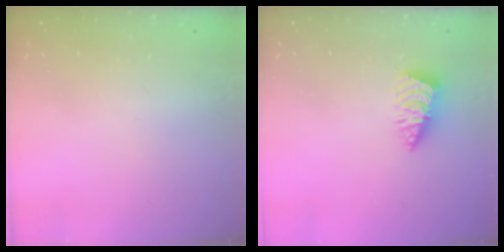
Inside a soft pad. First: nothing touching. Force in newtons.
{"total": 2.1, "press": 2.1, "slide": 0.1}